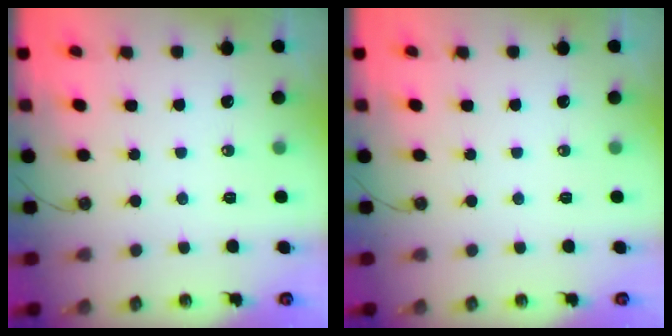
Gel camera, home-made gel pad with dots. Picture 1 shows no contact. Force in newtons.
{"total": 0.0}